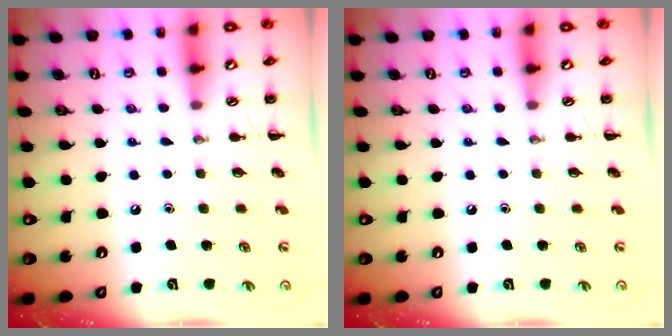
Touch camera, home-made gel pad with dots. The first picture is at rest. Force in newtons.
{"total": 0.0}